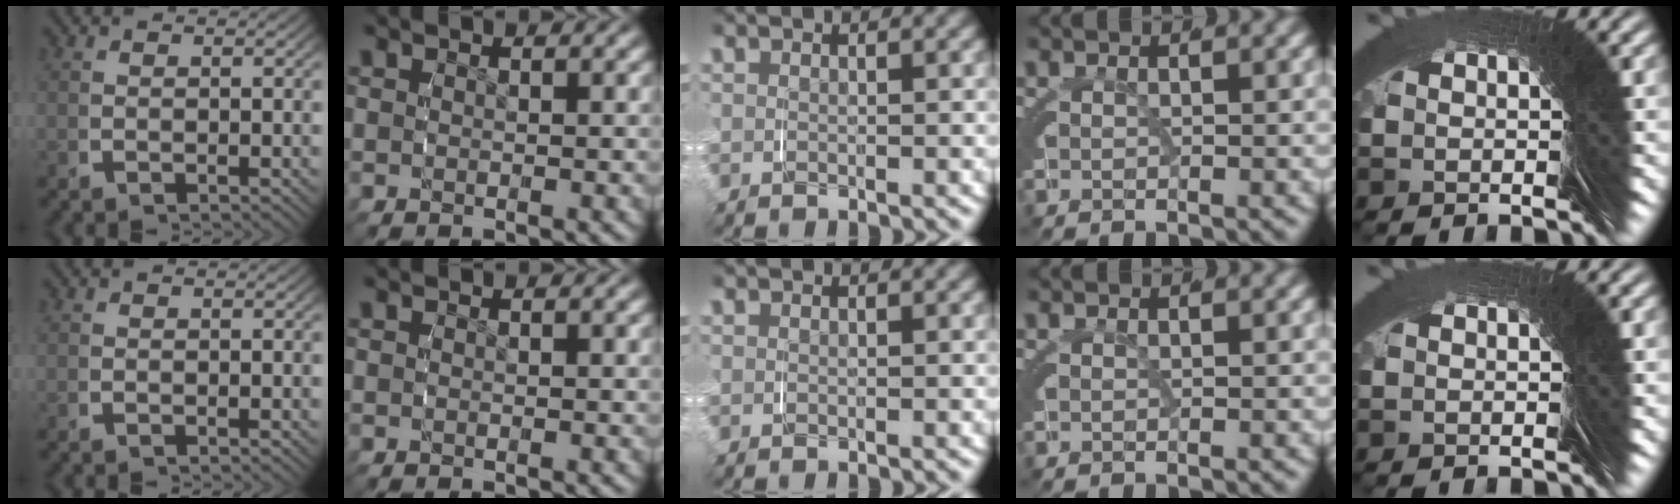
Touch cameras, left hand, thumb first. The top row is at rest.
{}